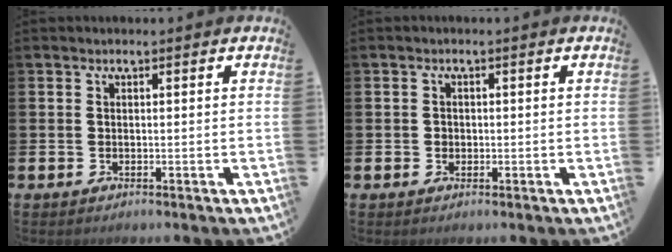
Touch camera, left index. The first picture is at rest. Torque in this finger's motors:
{"motor_torque": [0.05, 0.01, -0.01, 0.00]}